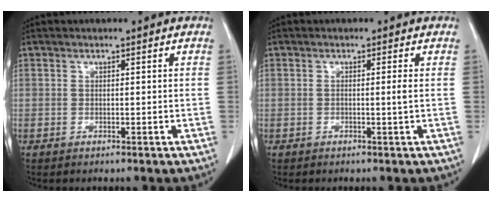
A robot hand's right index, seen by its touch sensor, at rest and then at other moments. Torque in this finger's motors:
{"motor_torque": [-0.05, 0.07, 0.07, 0.00]}